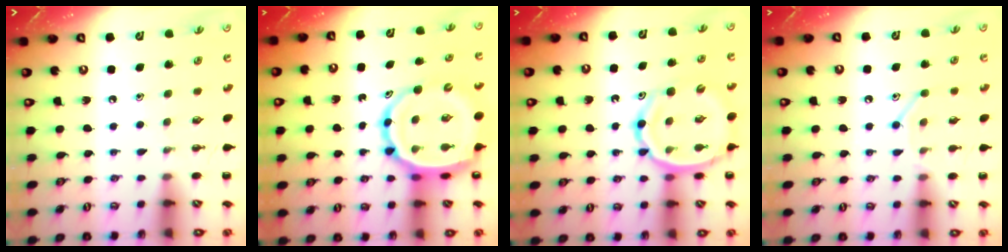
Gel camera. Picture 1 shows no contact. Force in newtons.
{"total": 13.2, "press": 12.7, "slide": 3.7}
{"total": 12.3, "press": 11.8, "slide": 3.3}
{"total": 8.1, "press": 7.9, "slide": 1.4}